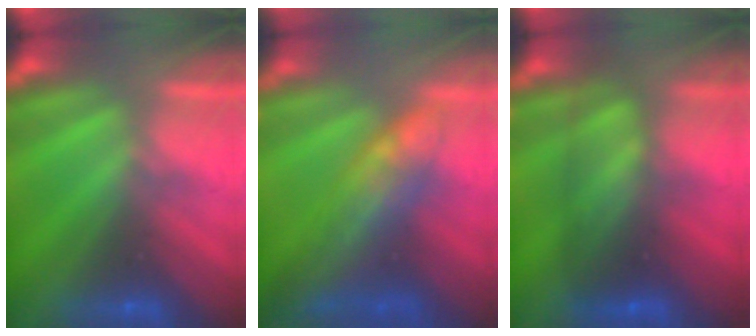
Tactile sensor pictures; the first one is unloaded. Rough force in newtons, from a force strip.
{"total": 6.8}
{"total": 8.0}